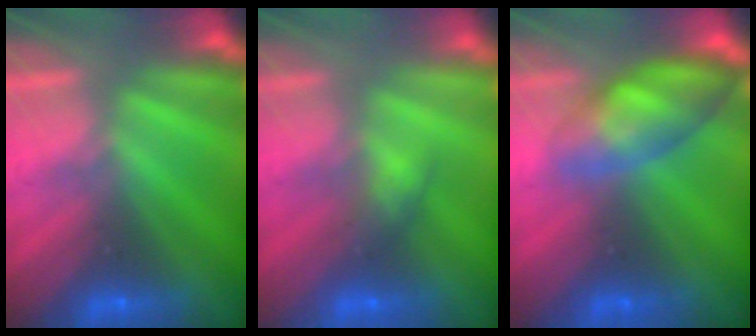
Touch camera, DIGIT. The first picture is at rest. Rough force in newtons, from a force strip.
{"total": 2.9}
{"total": 5.0}